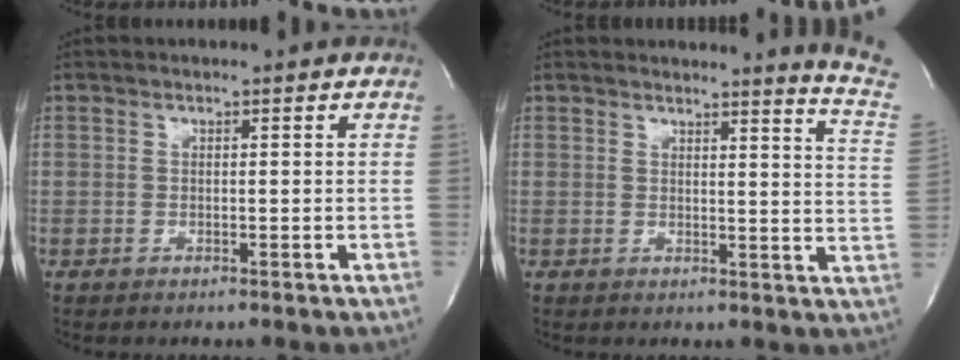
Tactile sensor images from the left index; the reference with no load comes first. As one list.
[{"total": 8.1, "force": [7.7, -1.9, 1.5], "torque": [-0.020, -0.106, 0.061]}]